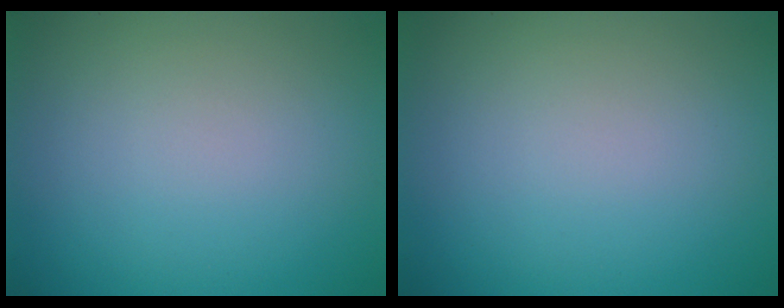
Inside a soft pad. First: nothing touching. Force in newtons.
{"total": 0.0}